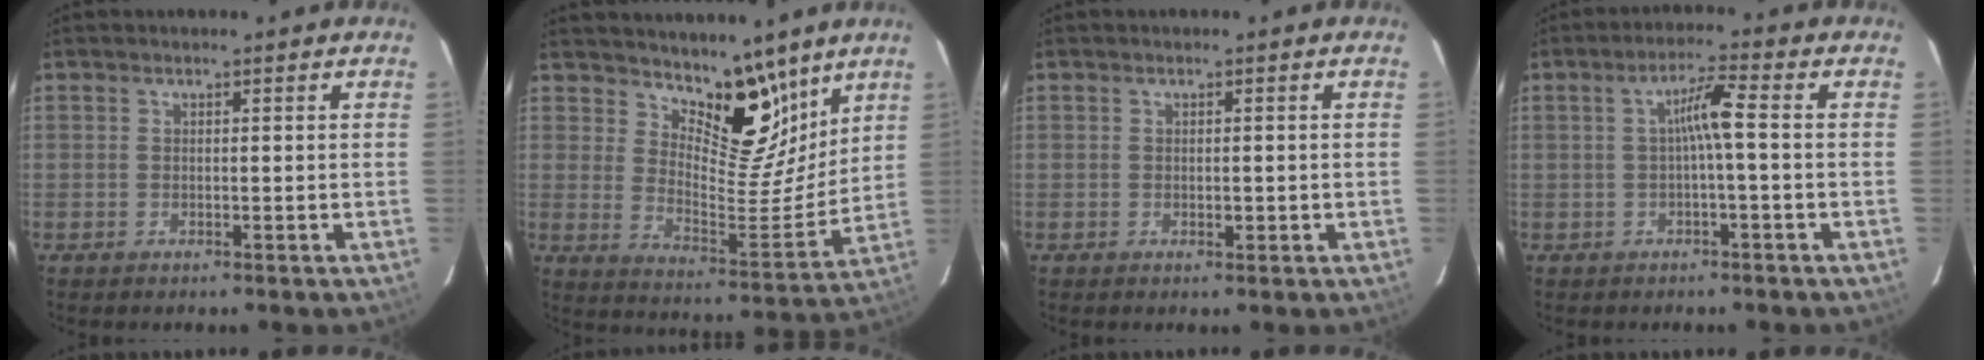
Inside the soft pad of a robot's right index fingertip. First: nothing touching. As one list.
[{"total": 11.9, "force": [9.0, 4.6, 6.4], "torque": [-0.088, -0.013, 0.153]}, {"total": 1.0, "force": [-0.2, 0.5, 0.9], "torque": [-0.014, 0.000, 0.000]}, {"total": 4.6, "force": [0.1, 0.2, 4.6], "torque": [-0.079, 0.016, 0.002]}]